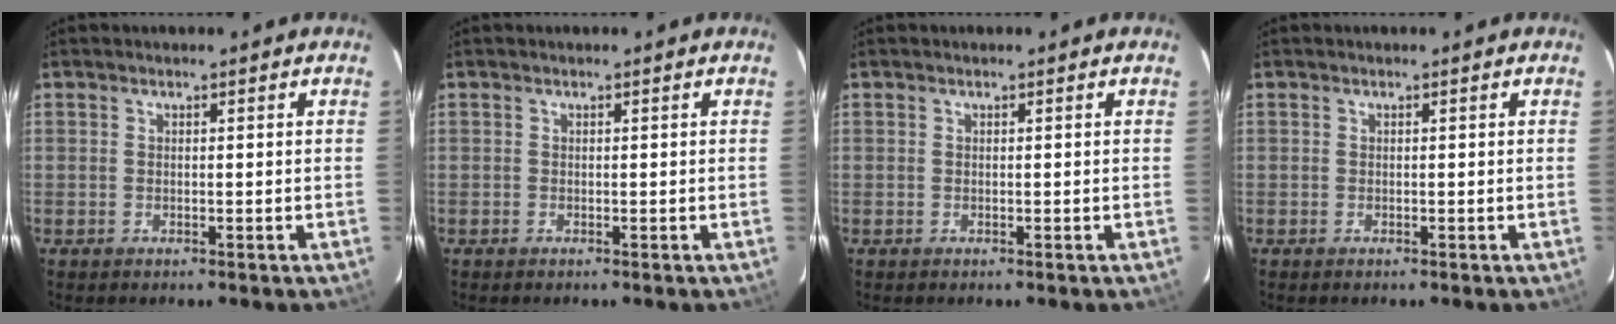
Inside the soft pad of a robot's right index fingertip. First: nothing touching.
{"total": 0.0}
{"total": 0.0}
{"total": 0.0}